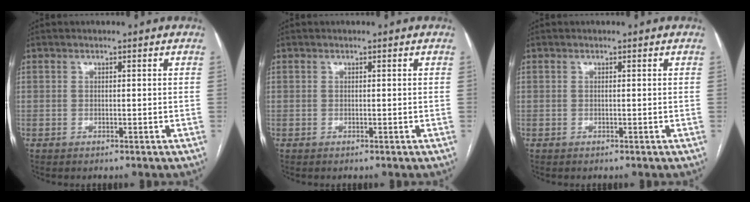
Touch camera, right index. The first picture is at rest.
{"total": 0.0}
{"total": 0.0}